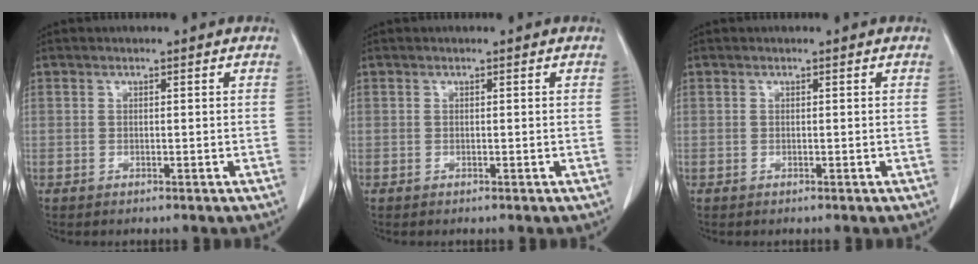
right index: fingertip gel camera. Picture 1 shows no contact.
{"total": 0.0}
{"total": 0.0}